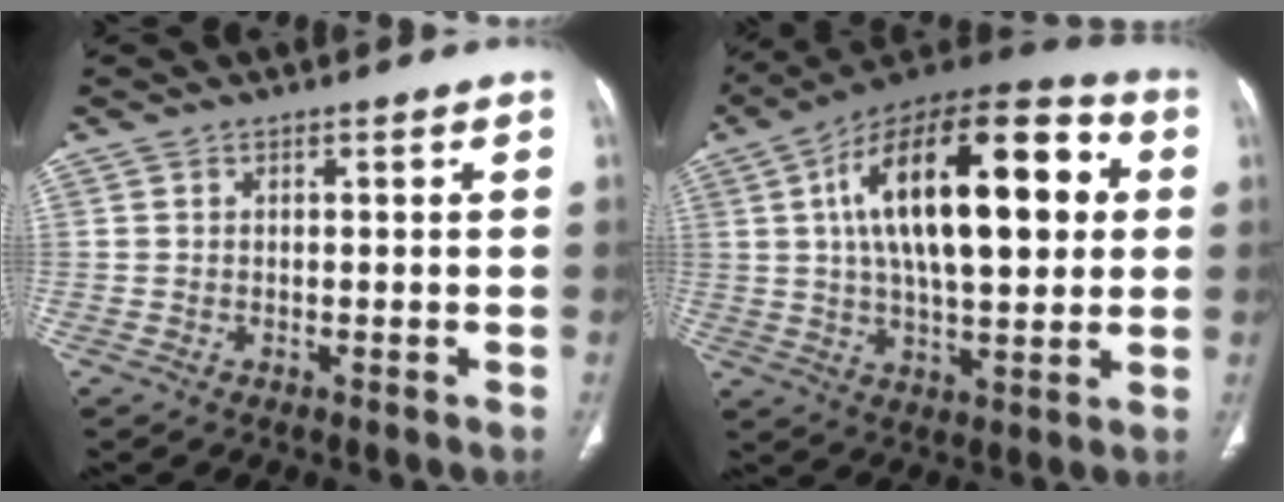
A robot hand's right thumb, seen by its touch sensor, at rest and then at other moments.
{"total": 27.4, "force": [5.6, 11.9, 24.0], "torque": [-0.369, 0.022, 0.080]}